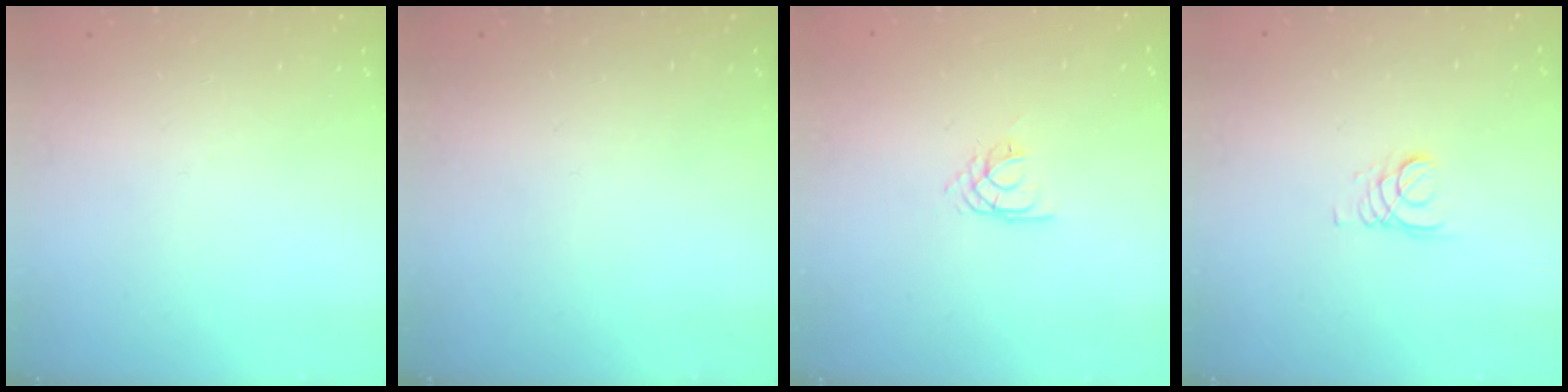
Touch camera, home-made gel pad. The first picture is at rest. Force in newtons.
{"total": 0.0}
{"total": 1.4, "press": 1.3, "slide": 0.3}
{"total": 2.4, "press": 2.4, "slide": 0.2}